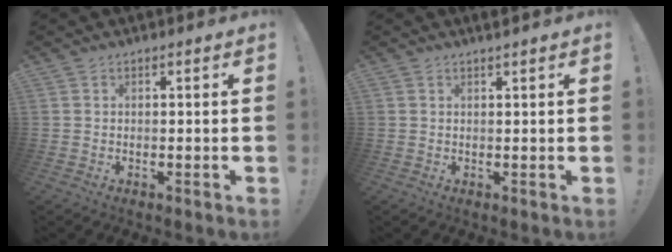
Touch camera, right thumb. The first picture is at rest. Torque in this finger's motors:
{"motor_torque": [0.18, 0.26, -0.18, -0.14, 0.00]}